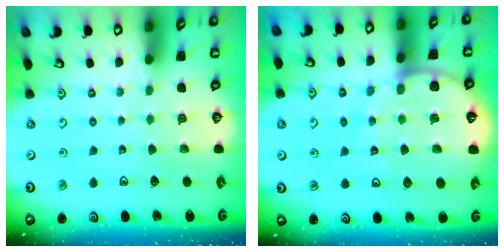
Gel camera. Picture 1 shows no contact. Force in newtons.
{"total": 10.6, "press": 10.5, "slide": 1.4}